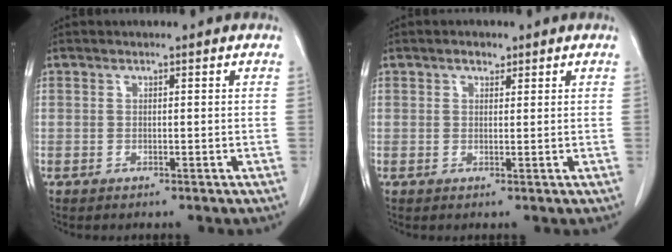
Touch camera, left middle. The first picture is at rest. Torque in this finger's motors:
{"motor_torque": [0.47, -0.30, -0.04, 0.01]}